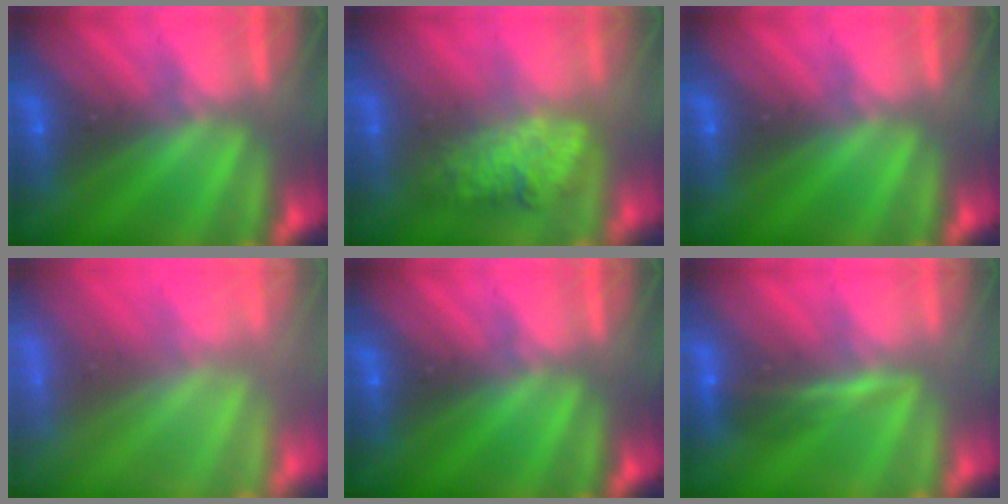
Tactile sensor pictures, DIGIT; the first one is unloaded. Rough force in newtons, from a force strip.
{"total": 3.5}
{"total": 0.0}
{"total": 8.9}
{"total": 0.0}
{"total": 3.6}